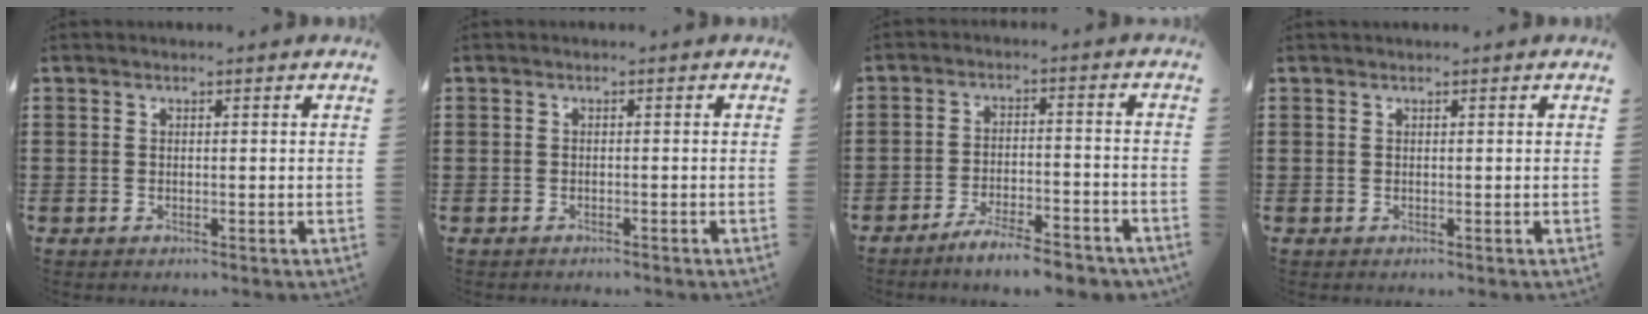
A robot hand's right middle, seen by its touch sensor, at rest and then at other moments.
{"total": 0.8, "force": [-0.7, 0.3, -0.1], "torque": [0.000, 0.001, -0.017]}
{"total": 6.3, "force": [-5.7, 0.3, 2.8], "torque": [-0.048, -0.005, -0.104]}
{"total": 0.0}